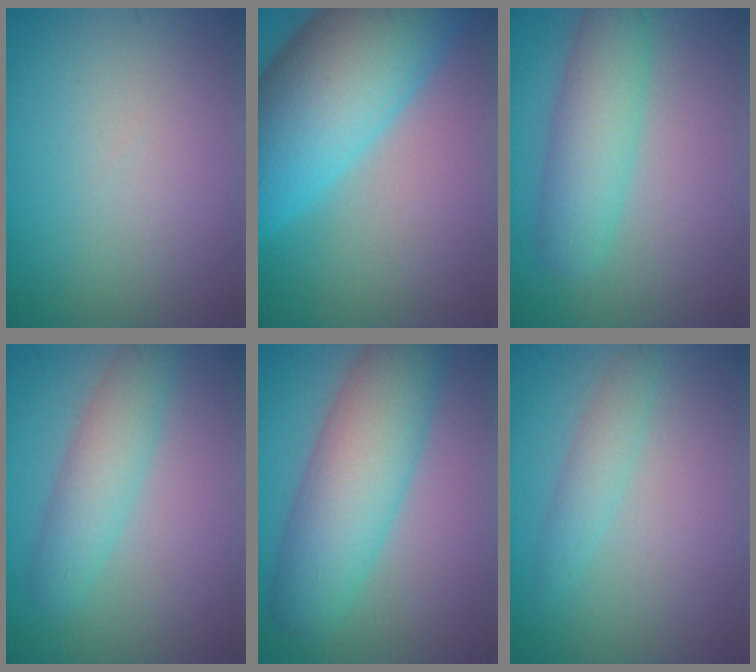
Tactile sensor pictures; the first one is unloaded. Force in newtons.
{"total": 13.3, "press": 13.3, "slide": 0.4}
{"total": 6.0, "press": 6.0, "slide": 0.1}
{"total": 3.8, "press": 3.8, "slide": 0.1}
{"total": 8.1, "press": 8.1, "slide": 0.2}
{"total": 2.0, "press": 2.0, "slide": 0.1}